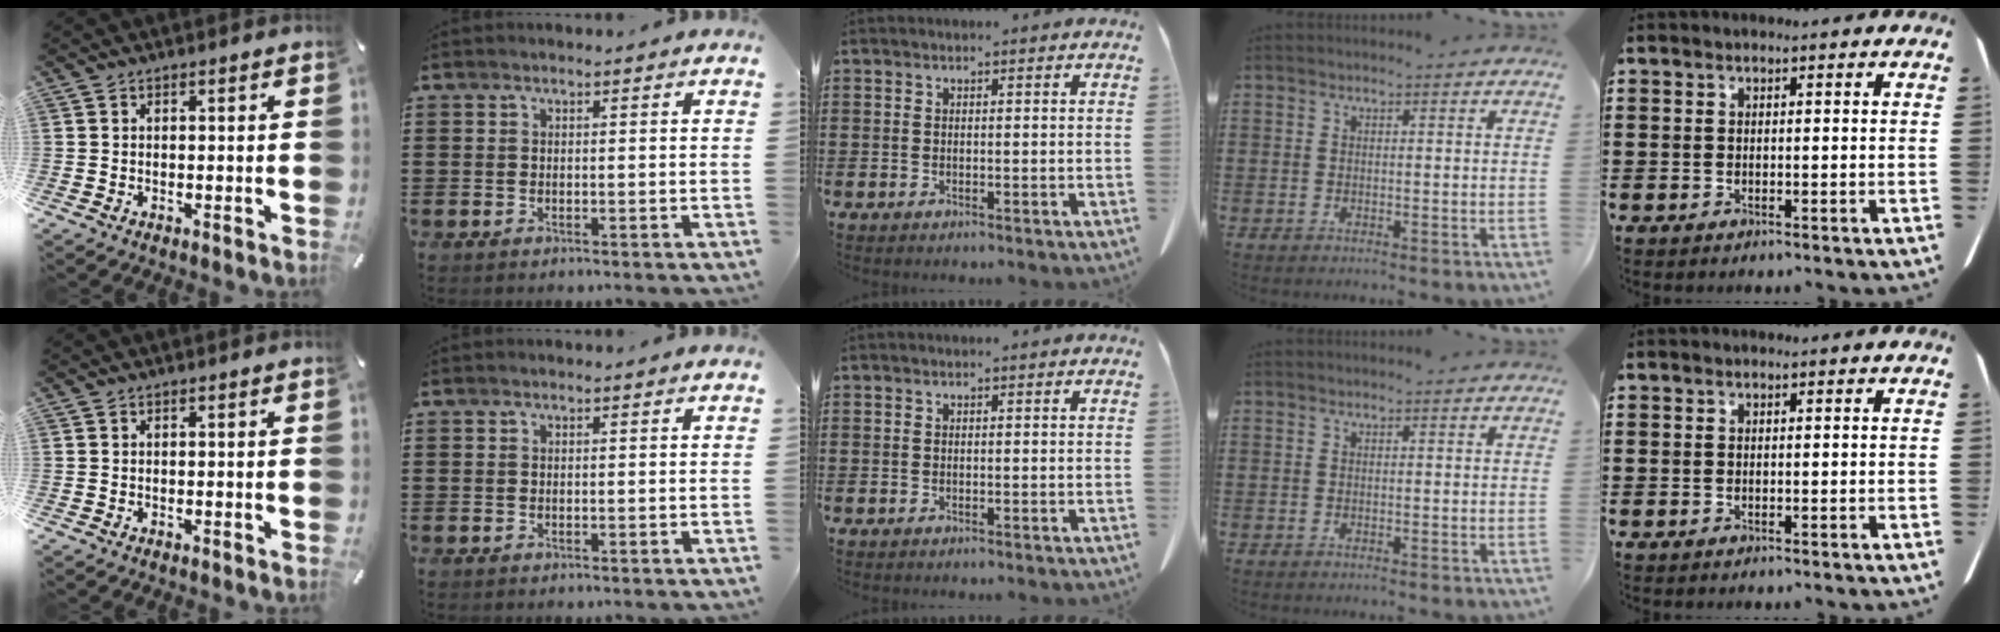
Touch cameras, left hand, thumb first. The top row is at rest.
{}